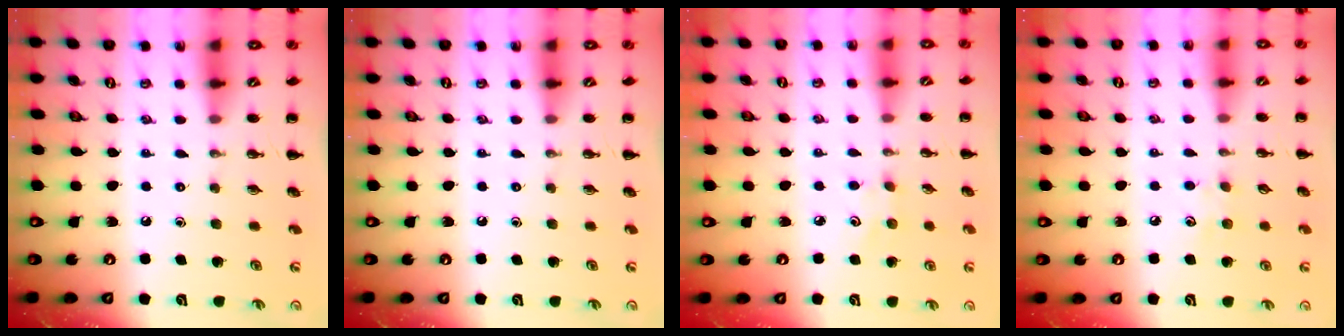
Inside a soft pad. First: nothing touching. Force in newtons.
{"total": 0.0}
{"total": 3.7, "press": 3.6, "slide": 0.9}
{"total": 4.5, "press": 4.3, "slide": 1.3}